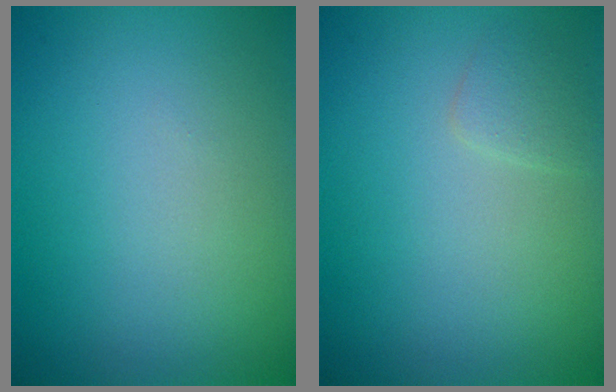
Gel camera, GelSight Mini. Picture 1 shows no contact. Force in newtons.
{"total": 1.2, "press": 1.2, "slide": 0.1}